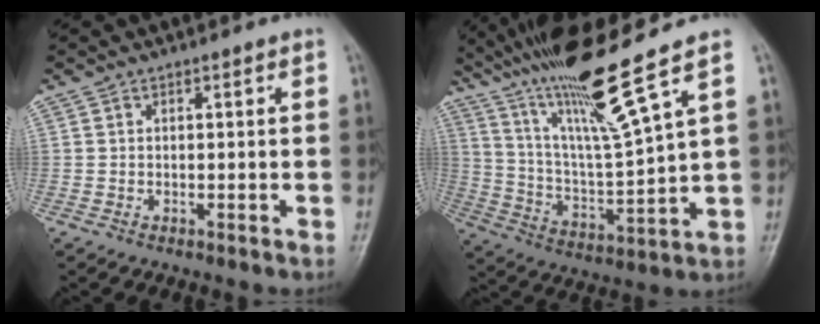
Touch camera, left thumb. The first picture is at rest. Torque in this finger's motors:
{"motor_torque": [1.82, 0.20, 1.47, -1.30, 0.40]}